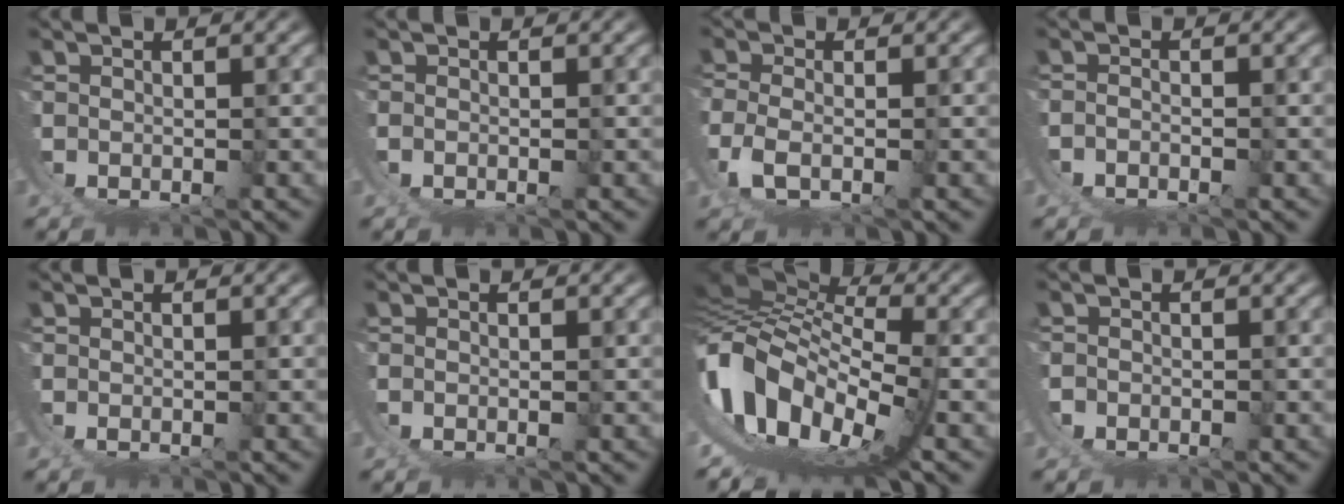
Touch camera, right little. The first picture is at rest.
{"total": 0.5, "force": [0.1, 0.2, 0.5], "torque": [-0.012, 0.000, 0.001]}
{"total": 3.3, "force": [1.0, 1.7, 2.6], "torque": [-0.087, -0.020, 0.030]}
{"total": 2.8, "force": [-0.4, 2.4, 1.4], "torque": [-0.041, -0.009, -0.007]}
{"total": 0.5, "force": [0.2, -0.5, 0.1], "torque": [0.000, -0.001, 0.005]}
{"total": 0.5, "force": [0.3, -0.1, 0.5], "torque": [-0.013, -0.001, 0.005]}
{"total": 17.1, "force": [1.4, 11.6, 12.4], "torque": [-0.253, -0.029, 0.030]}
{"total": 2.0, "force": [-0.2, 1.9, 0.4], "torque": [-0.023, -0.003, -0.006]}